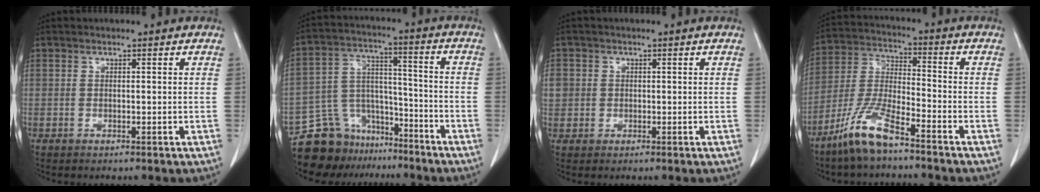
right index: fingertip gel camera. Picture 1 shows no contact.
{"total": 12.1, "force": [-10.2, 6.3, 1.7], "torque": [-0.039, 0.054, -0.173]}
{"total": 3.4, "force": [0.3, 3.3, 0.9], "torque": [-0.021, 0.013, 0.013]}
{"total": 9.8, "force": [-7.1, 1.5, 6.7], "torque": [-0.154, -0.020, -0.144]}